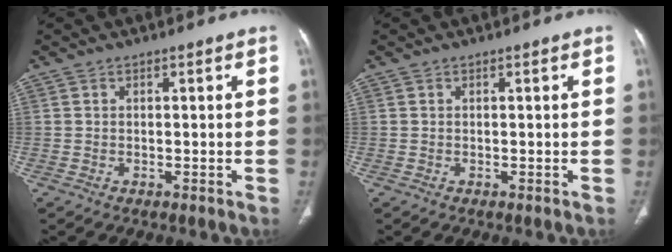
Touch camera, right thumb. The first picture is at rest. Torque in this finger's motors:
{"motor_torque": [0.17, 0.17, -0.03, -0.01, 0.00]}